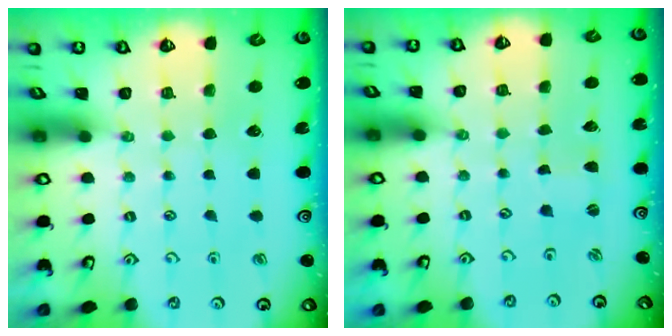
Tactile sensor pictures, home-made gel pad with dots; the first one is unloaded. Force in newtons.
{"total": 0.7, "press": 0.7, "slide": 0.1}